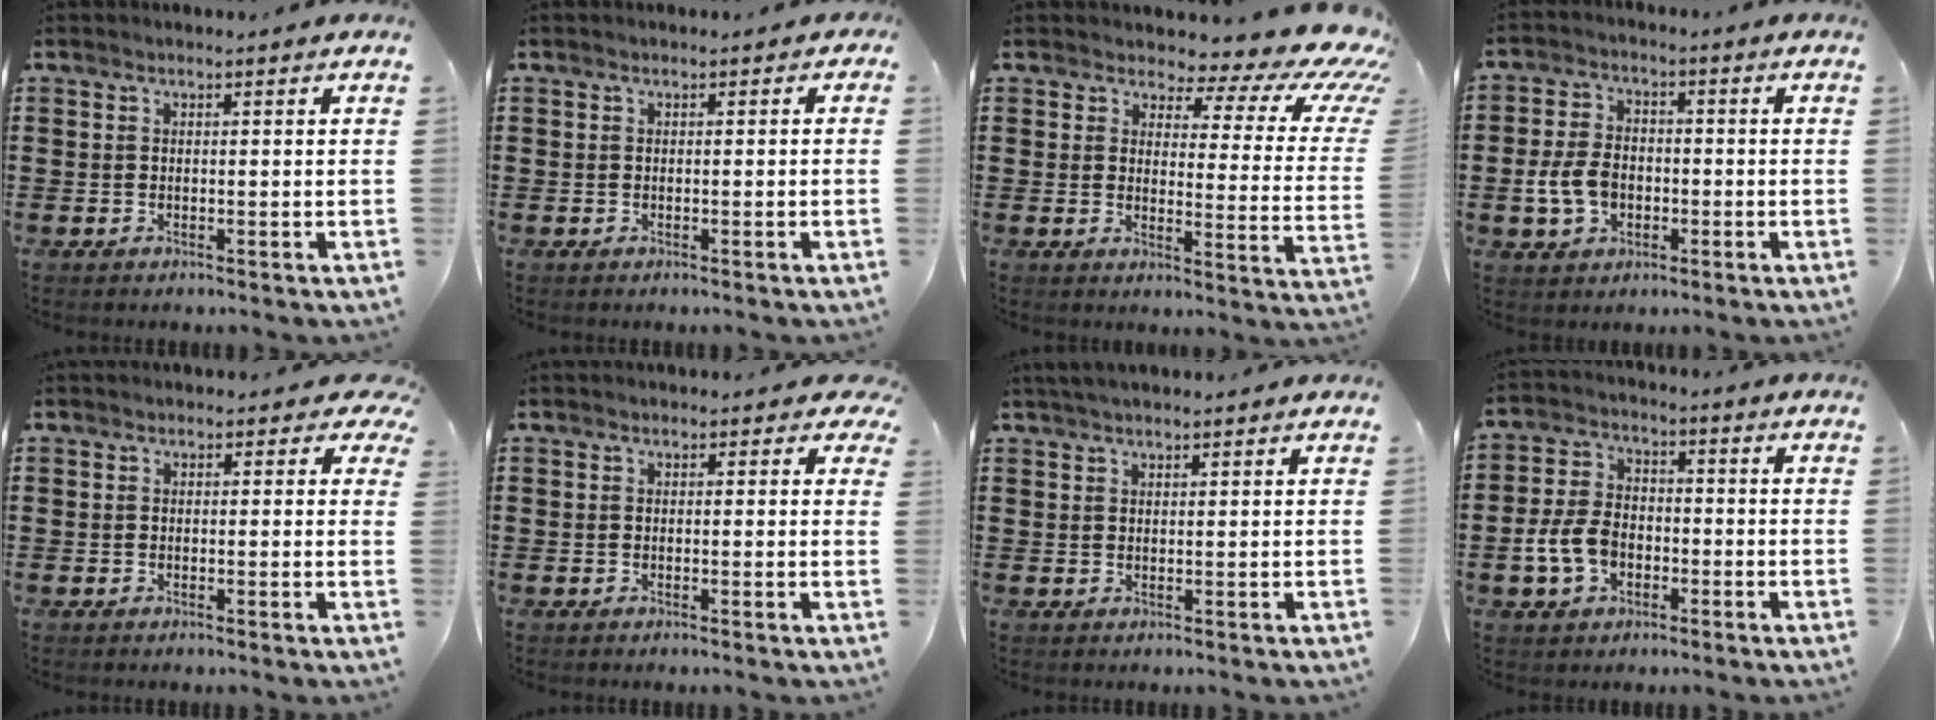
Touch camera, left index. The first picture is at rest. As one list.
[{"total": 0.6, "force": [-0.4, 0.5, 0.1], "torque": [-0.004, 0.001, -0.008]}, {"total": 6.4, "force": [4.3, 2.6, 4.0], "torque": [-0.064, -0.033, 0.067]}, {"total": 6.2, "force": [-1.5, 4.4, 4.2], "torque": [-0.104, 0.002, -0.033]}, {"total": 1.4, "force": [0.3, 1.0, 0.9], "torque": [-0.006, 0.003, -0.001]}, {"total": 1.0, "force": [0.2, 0.8, 0.6], "torque": [-0.007, 0.004, 0.000]}, {"total": 1.7, "force": [1.5, 0.3, 0.7], "torque": [-0.016, 0.003, 0.027]}, {"total": 7.1, "force": [-2.4, 4.9, 4.6], "torque": [-0.116, 0.006, -0.052]}]